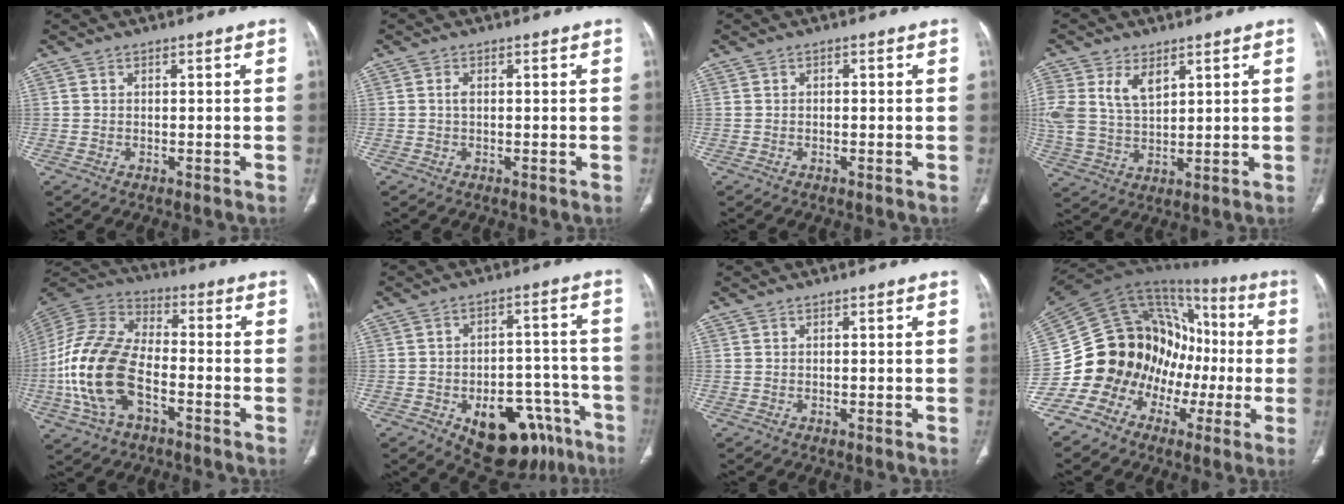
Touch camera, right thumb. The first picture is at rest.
{"total": 0.9, "force": [0.1, 0.5, 0.7], "torque": [-0.015, 0.002, 0.000]}
{"total": 0.5, "force": [-0.1, 0.4, 0.4], "torque": [-0.003, 0.002, -0.004]}
{"total": 10.6, "force": [4.3, 6.5, 7.2], "torque": [-0.148, -0.006, 0.097]}
{"total": 18.6, "force": [-5.4, 10.5, 14.4], "torque": [-0.300, 0.027, -0.104]}
{"total": 17.8, "force": [-9.5, 10.2, 11.1], "torque": [-0.095, 0.067, -0.120]}
{"total": 0.0}
{"total": 20.1, "force": [-6.3, 16.1, 10.2], "torque": [-0.133, 0.106, -0.105]}